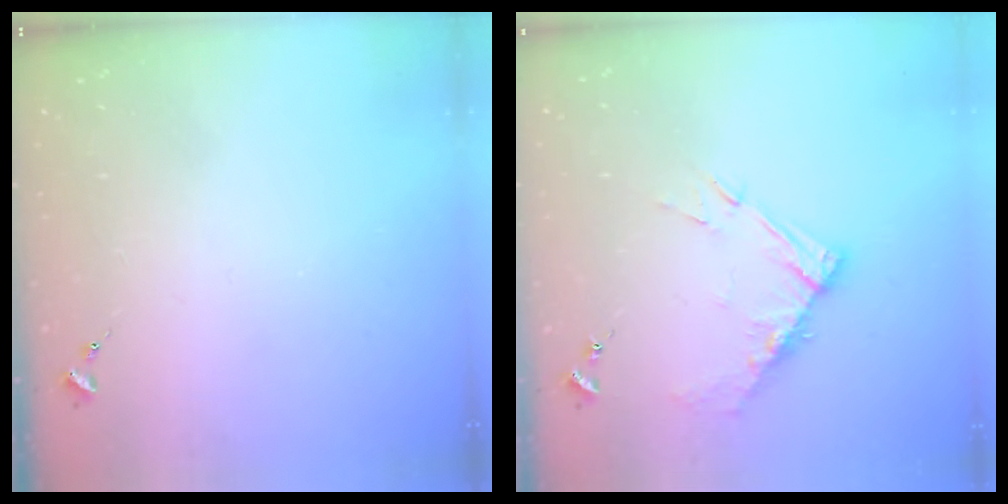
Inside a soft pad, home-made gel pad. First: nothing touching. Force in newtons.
{"total": 10.1, "press": 10.0, "slide": 1.1}